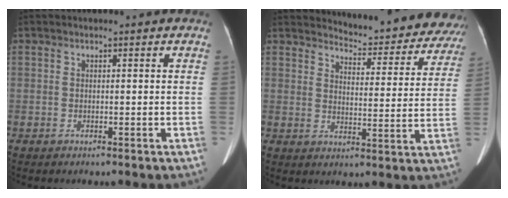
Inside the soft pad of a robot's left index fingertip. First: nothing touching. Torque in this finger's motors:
{"motor_torque": [-0.07, -0.41, -0.05, 0.00]}